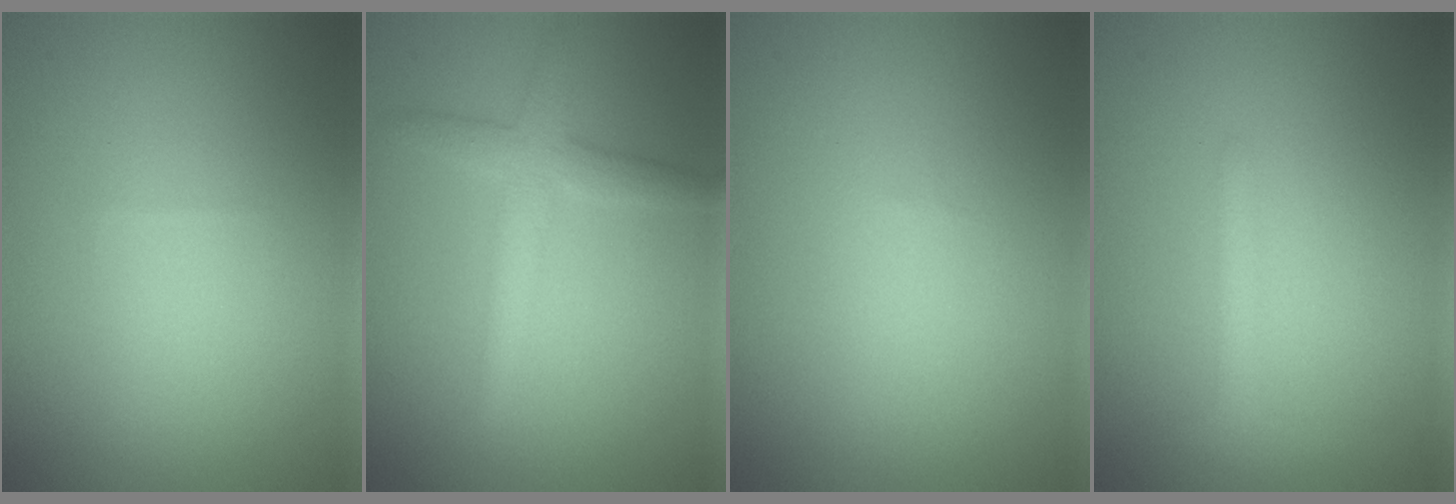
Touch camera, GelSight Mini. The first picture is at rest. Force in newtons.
{"total": 2.9, "press": 2.9, "slide": 0.0}
{"total": 0.0}
{"total": 1.6, "press": 1.6, "slide": 0.1}